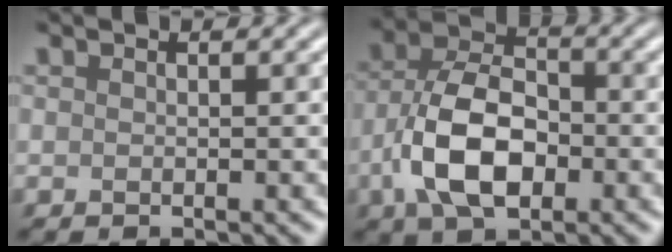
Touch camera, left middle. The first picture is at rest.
{"total": 7.6, "force": [-2.2, 4.3, 5.9], "torque": [-0.119, 0.011, -0.046]}